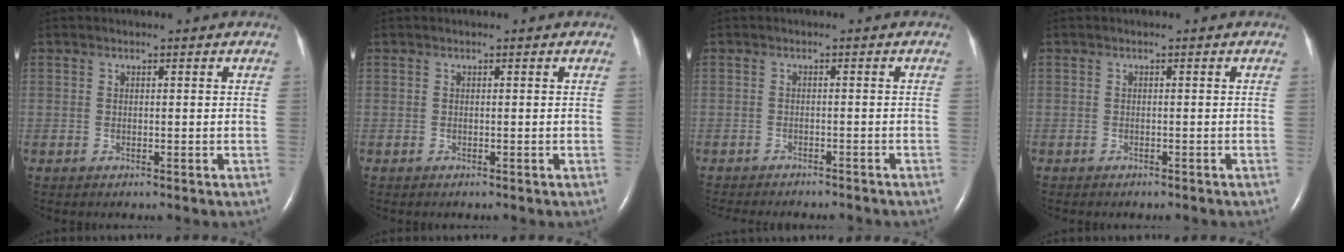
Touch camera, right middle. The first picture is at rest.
{"total": 0.0}
{"total": 12.4, "force": [-11.0, 2.9, 5.0], "torque": [-0.078, -0.014, -0.129]}
{"total": 3.5, "force": [-3.0, 0.9, 1.6], "torque": [-0.027, -0.006, -0.028]}